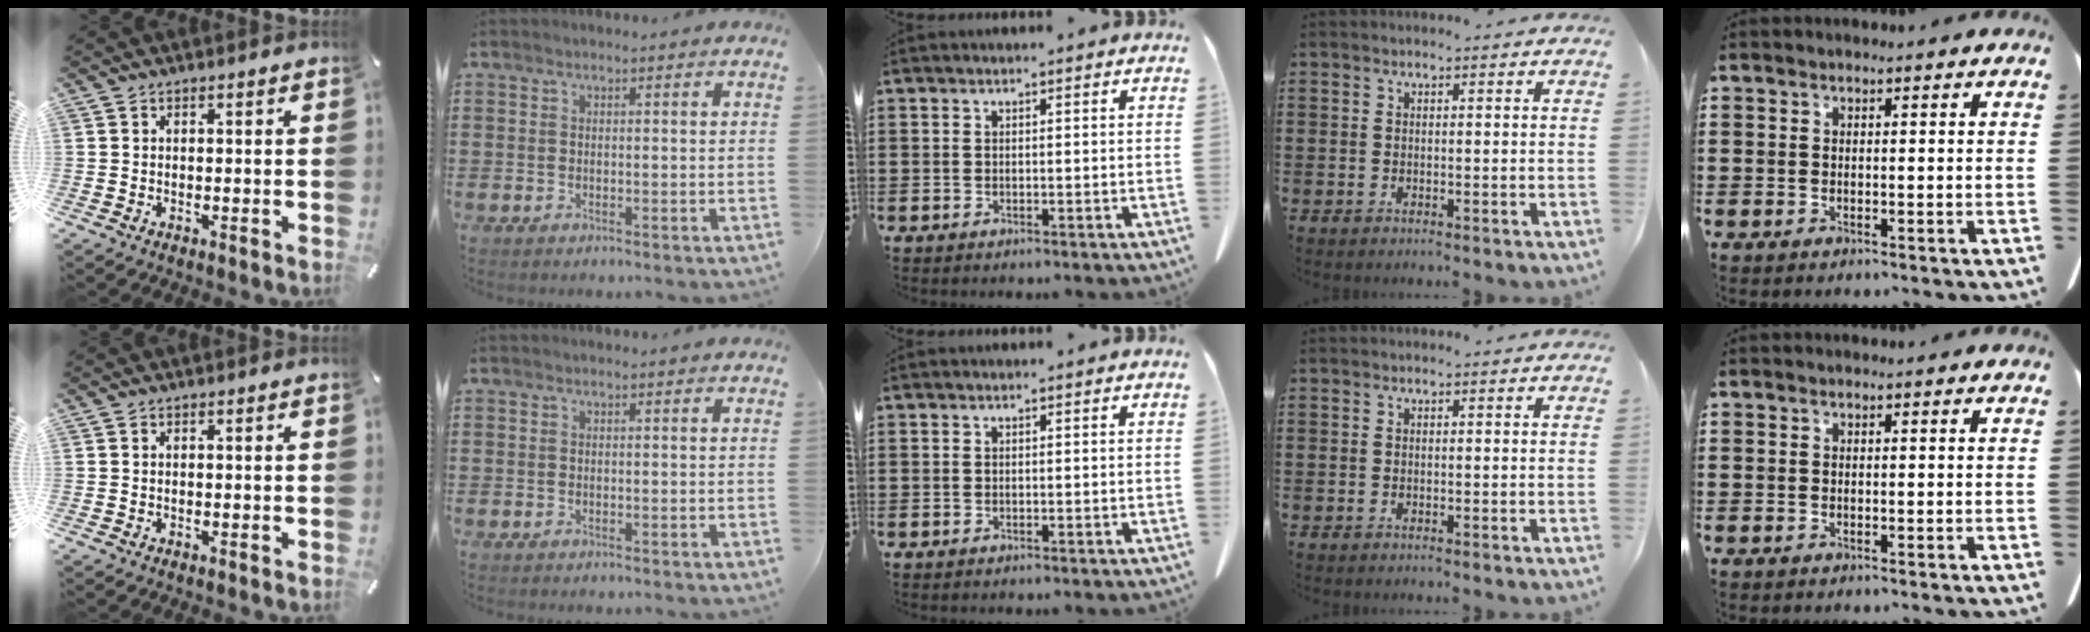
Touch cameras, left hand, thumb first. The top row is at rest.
{}